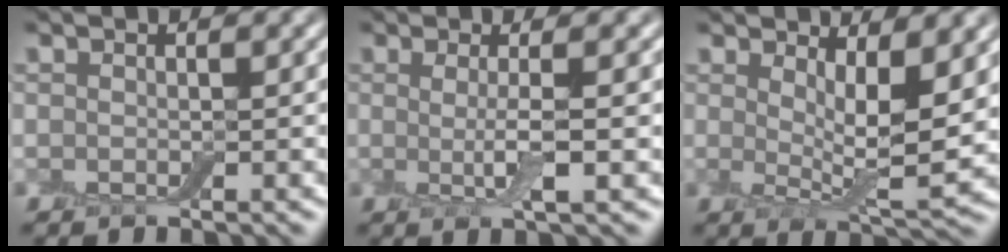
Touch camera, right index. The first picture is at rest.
{"total": 3.5, "force": [0.1, 0.8, 3.5], "torque": [-0.061, -0.006, -0.001]}
{"total": 5.0, "force": [2.0, 1.3, 4.4], "torque": [-0.068, -0.017, 0.034]}